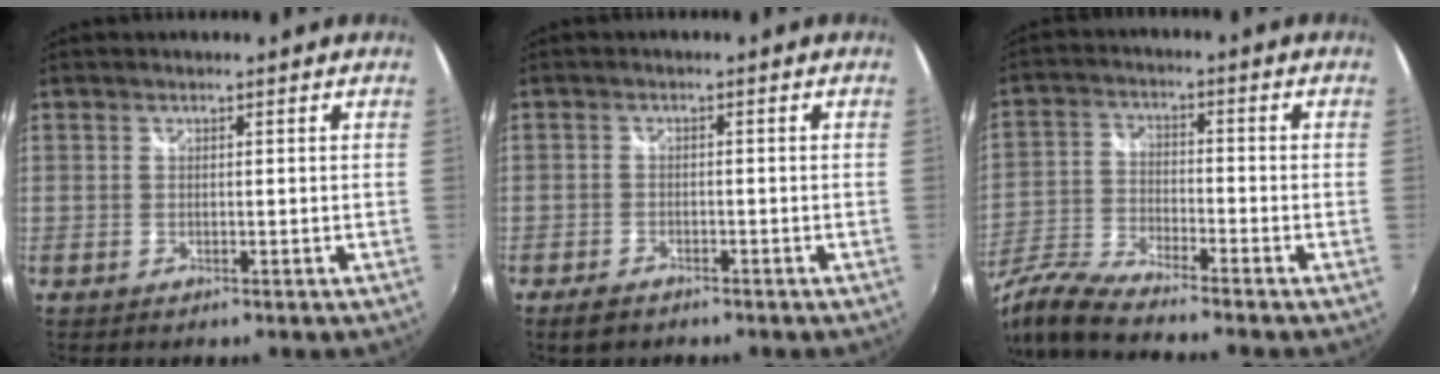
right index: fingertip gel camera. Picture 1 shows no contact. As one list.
[{"total": 3.5, "force": [-2.7, 1.6, 1.5], "torque": [-0.043, -0.003, -0.049]}, {"total": 11.4, "force": [-10.2, 0.4, 5.1], "torque": [-0.117, -0.014, -0.210]}]